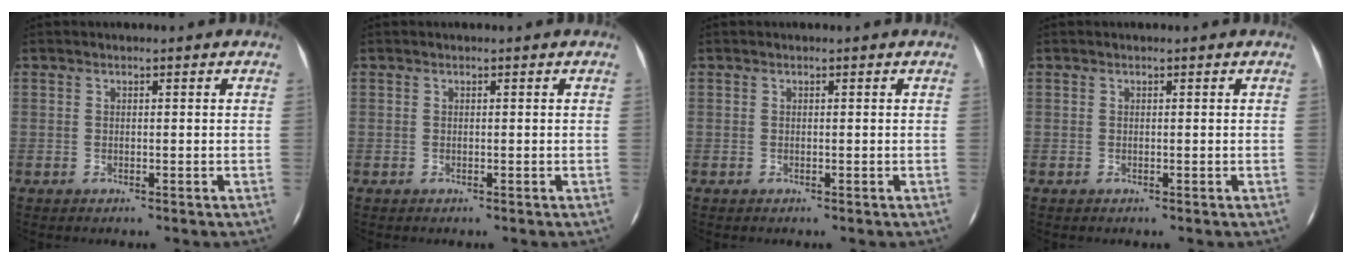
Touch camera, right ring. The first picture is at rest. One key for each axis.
{"total": 0.0}
{"total": 0.0}
{"total": 0.0}